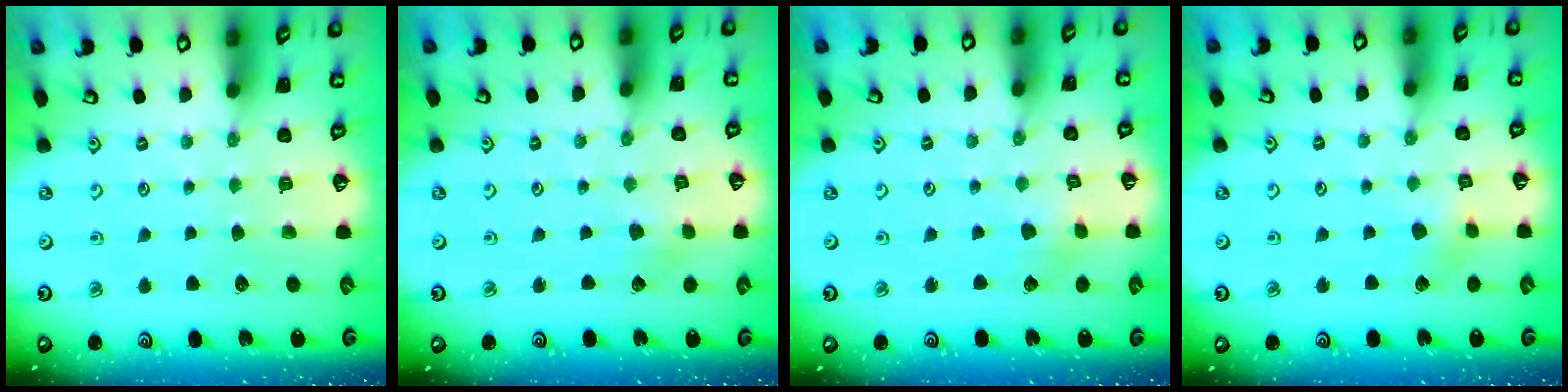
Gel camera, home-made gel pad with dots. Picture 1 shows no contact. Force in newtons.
{"total": 2.6, "press": 2.6, "slide": 0.5}
{"total": 1.9, "press": 1.9, "slide": 0.2}
{"total": 3.8, "press": 3.8, "slide": 0.3}